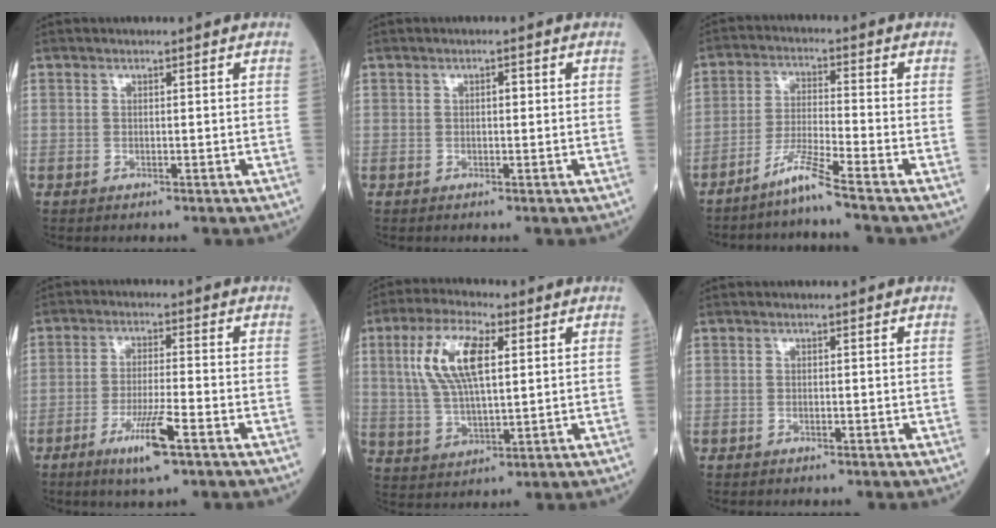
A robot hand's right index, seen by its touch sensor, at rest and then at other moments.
{"total": 0.9, "force": [0.1, 0.4, 0.8], "torque": [-0.011, 0.002, 0.000]}
{"total": 5.6, "force": [-4.6, -1.5, 3.0], "torque": [-0.063, -0.023, -0.096]}
{"total": 7.4, "force": [-4.0, 0.1, 6.2], "torque": [-0.114, -0.014, -0.071]}
{"total": 11.1, "force": [3.3, 3.6, 9.9], "torque": [-0.216, 0.015, 0.065]}
{"total": 0.0}